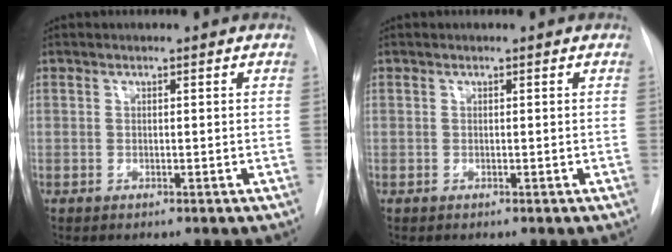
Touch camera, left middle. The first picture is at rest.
{"total": 0.0}